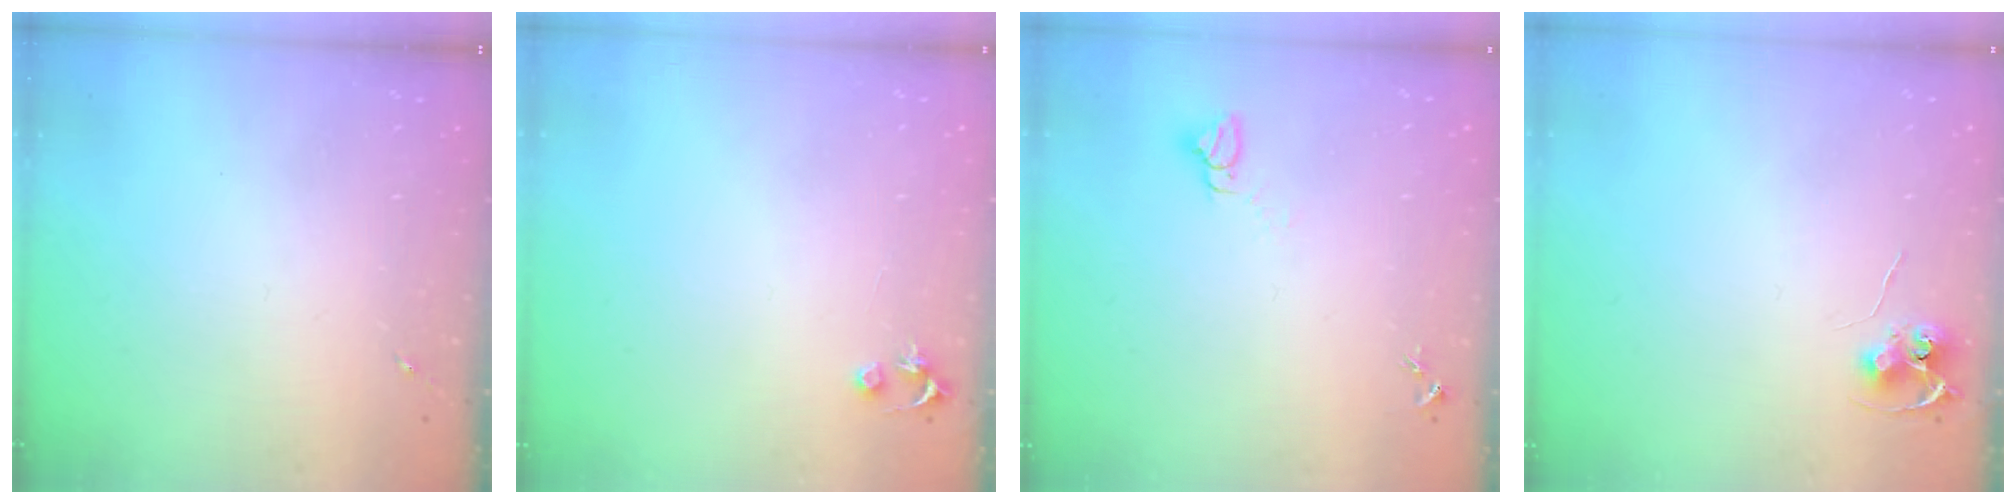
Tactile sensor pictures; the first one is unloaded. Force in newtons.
{"total": 3.5, "press": 3.5, "slide": 0.3}
{"total": 2.8, "press": 2.8, "slide": 0.1}
{"total": 6.9, "press": 6.9, "slide": 0.5}